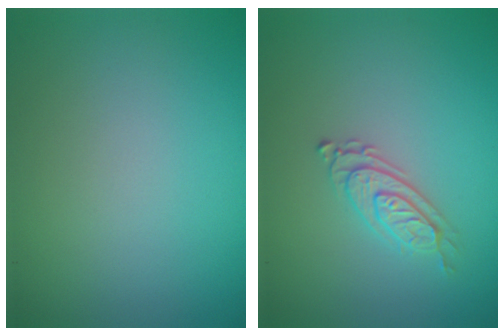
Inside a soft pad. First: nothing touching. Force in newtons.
{"total": 2.4, "press": 2.0, "slide": 1.4}